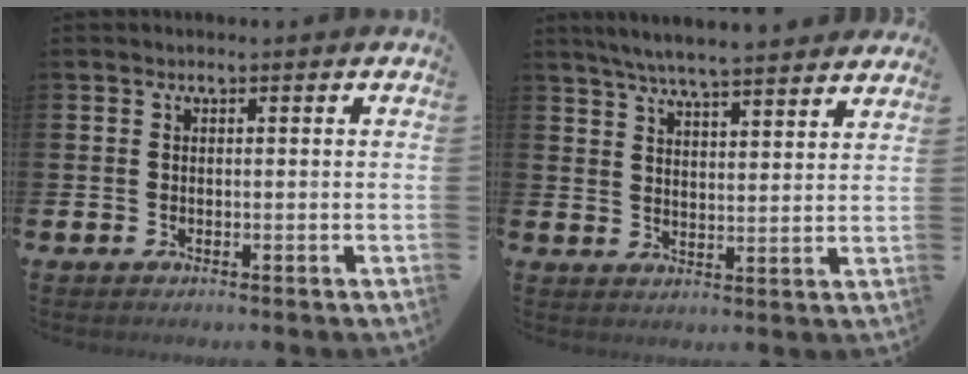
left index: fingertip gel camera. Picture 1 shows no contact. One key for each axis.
{"total": 6.1, "fx": 5.9, "fy": -0.1, "fz": 1.5, "tx": -0.045, "ty": -0.035, "tz": 0.105}